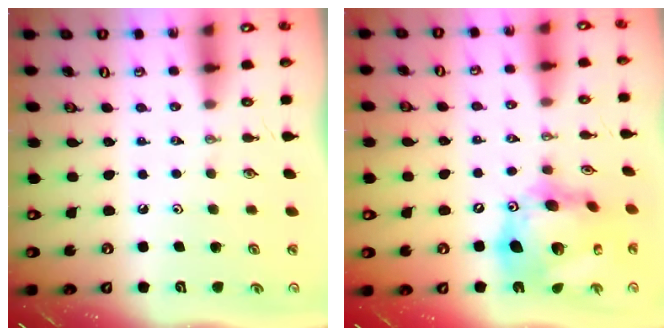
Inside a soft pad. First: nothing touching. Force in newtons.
{"total": 20.9, "press": 20.8, "slide": 2.3}